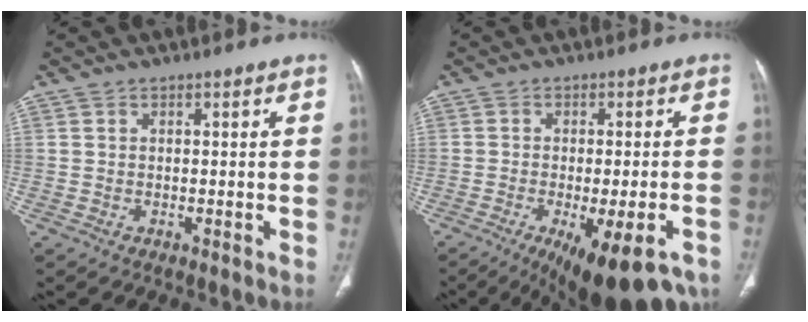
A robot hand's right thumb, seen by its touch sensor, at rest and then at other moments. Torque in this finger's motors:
{"motor_torque": [1.28, 1.14, 0.16, -0.48, 0.08]}